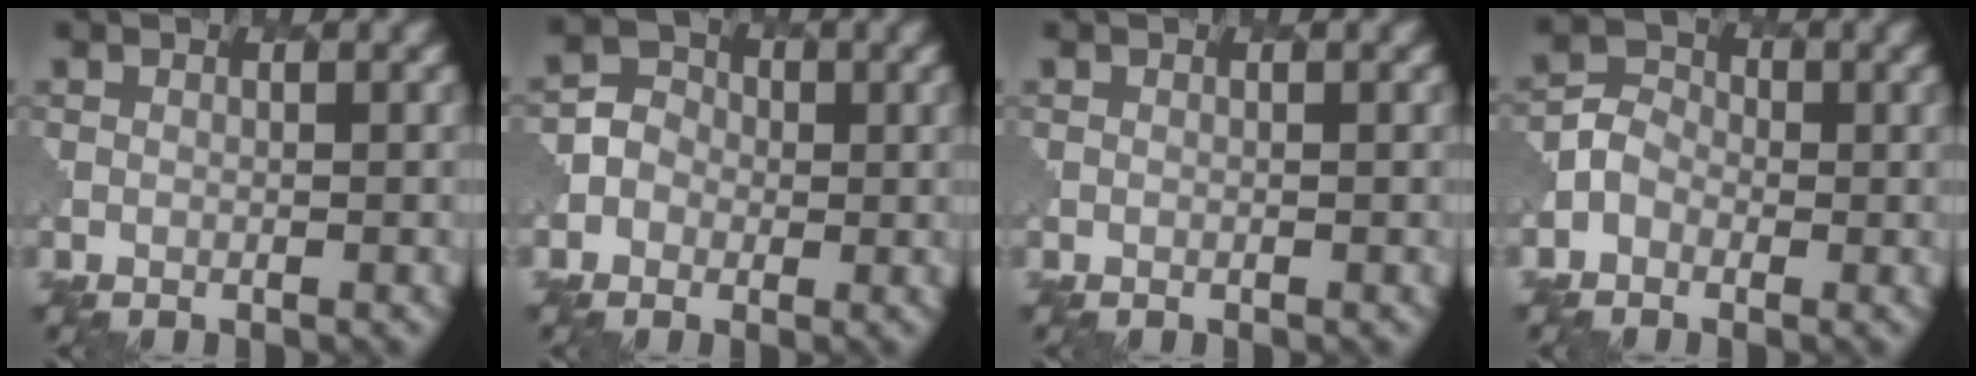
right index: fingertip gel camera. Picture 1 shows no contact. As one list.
[{"total": 2.9, "force": [-0.5, 2.7, 0.6], "torque": [0.001, 0.009, -0.017]}, {"total": 0.0}, {"total": 2.2, "force": [-0.8, 1.9, 0.7], "torque": [-0.015, 0.005, -0.021]}]